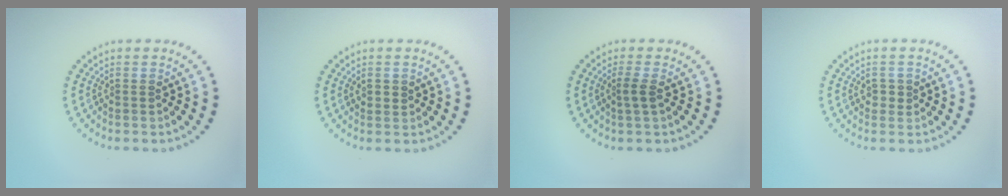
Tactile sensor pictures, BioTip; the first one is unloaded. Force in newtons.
{"total": 1.0, "press": 1.0, "slide": 0.3}
{"total": 1.4, "press": 1.1, "slide": 0.8}
{"total": 1.2, "press": 1.1, "slide": 0.3}